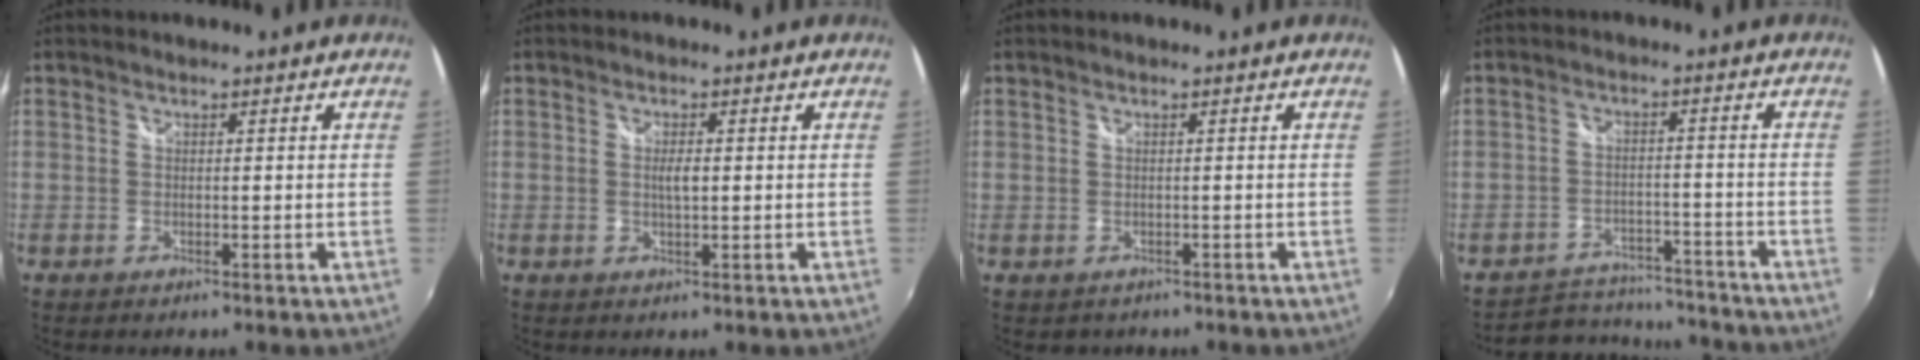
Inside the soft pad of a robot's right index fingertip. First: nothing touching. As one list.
[{"total": 2.2, "force": [0.1, 0.7, 2.1], "torque": [-0.035, -0.001, 0.001]}, {"total": 1.4, "force": [-0.4, 1.3, 0.1], "torque": [-0.001, -0.002, -0.003]}, {"total": 8.6, "force": [-7.7, 3.9, 0.9], "torque": [-0.033, 0.022, -0.102]}]